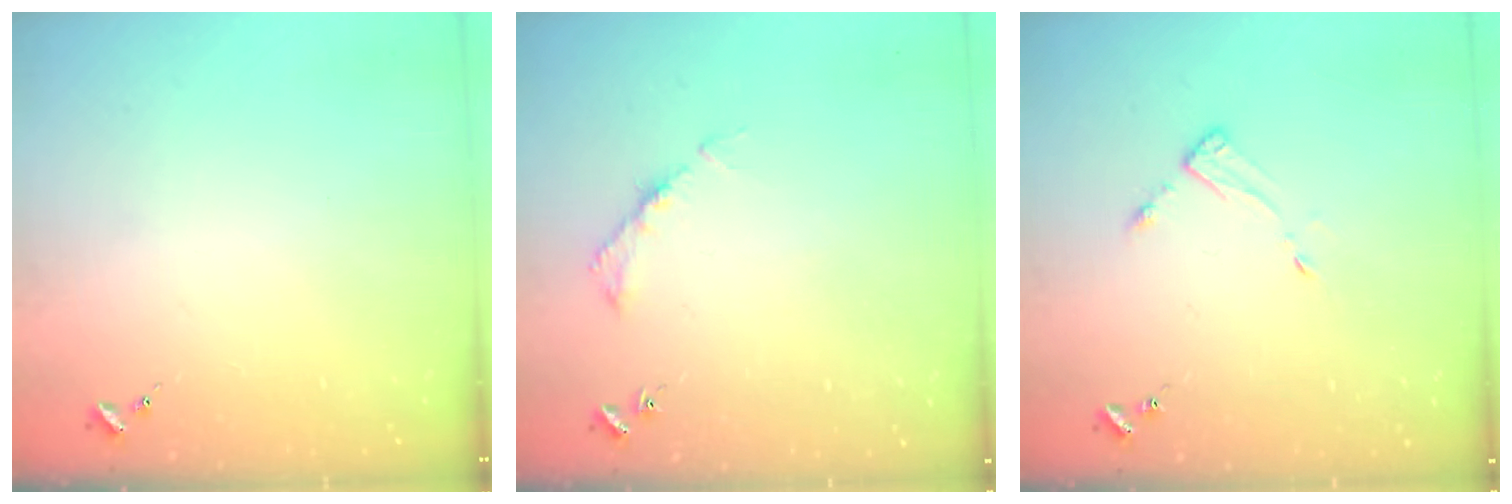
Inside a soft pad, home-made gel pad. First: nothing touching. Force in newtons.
{"total": 4.2, "press": 4.1, "slide": 0.6}
{"total": 3.7, "press": 3.6, "slide": 0.4}